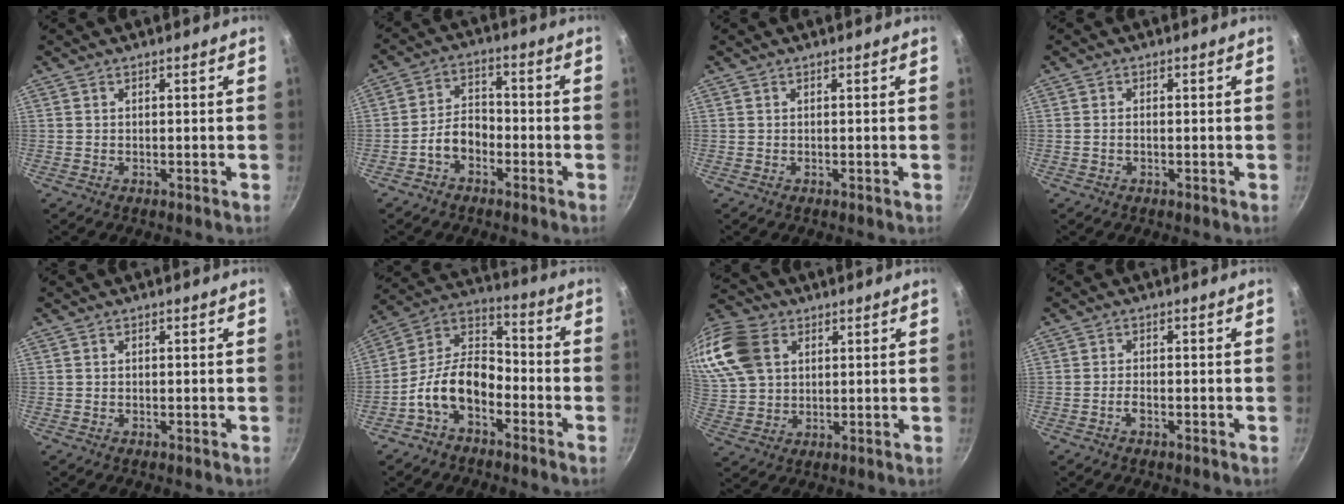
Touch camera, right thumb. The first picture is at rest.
{"total": 6.1, "force": [-2.8, 4.0, 3.6], "torque": [-0.045, 0.038, -0.058]}
{"total": 0.0}
{"total": 1.0, "force": [-0.2, 0.6, 0.8], "torque": [-0.017, 0.005, -0.005]}
{"total": 0.0}
{"total": 12.9, "force": [-5.6, 7.8, 8.6], "torque": [-0.137, 0.068, -0.130]}
{"total": 20.2, "force": [7.3, 14.9, 11.6], "torque": [-0.266, 0.020, 0.140]}
{"total": 1.8, "force": [-0.9, 0.7, 1.3], "torque": [-0.030, 0.011, -0.021]}